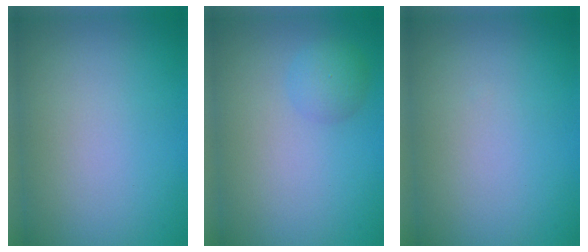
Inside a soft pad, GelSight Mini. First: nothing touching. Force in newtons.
{"total": 1.9, "press": 1.9, "slide": 0.1}
{"total": 0.0}